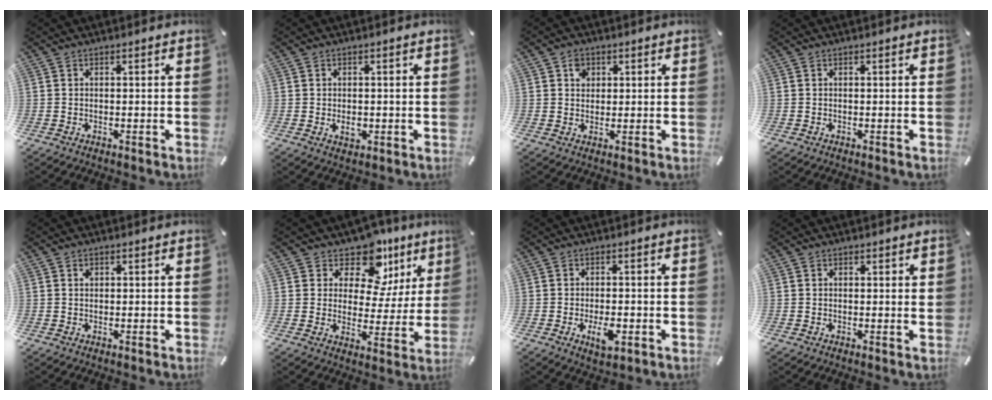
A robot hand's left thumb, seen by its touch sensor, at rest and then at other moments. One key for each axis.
{"total": 2.5, "fx": -0.5, "fy": 1.9, "fz": 1.6, "tx": -0.019, "ty": -0.001, "tz": -0.008}
{"total": 3.3, "fx": 1.1, "fy": 2.9, "fz": 1.1, "tx": -0.003, "ty": -0.004, "tz": 0.014}
{"total": 0.0}
{"total": 0.9, "fx": 0.3, "fy": 0.8, "fz": 0.4, "tx": 0.000, "ty": 0.000, "tz": 0.004}
{"total": 11.6, "fx": 8.2, "fy": 6.8, "fz": 4.5, "tx": -0.061, "ty": -0.075, "tz": 0.145}
{"total": 5.2, "fx": -1.6, "fy": 2.5, "fz": 4.3, "tx": -0.079, "ty": 0.000, "tz": -0.031}
{"total": 0.9, "fx": 0.6, "fy": 0.5, "fz": 0.4, "tx": 0.000, "ty": -0.001, "tz": 0.009}